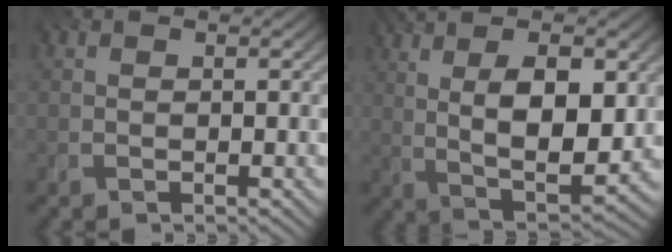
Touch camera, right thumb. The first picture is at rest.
{"total": 12.0, "force": [2.5, 4.8, 10.7], "torque": [-0.193, 0.000, 0.039]}